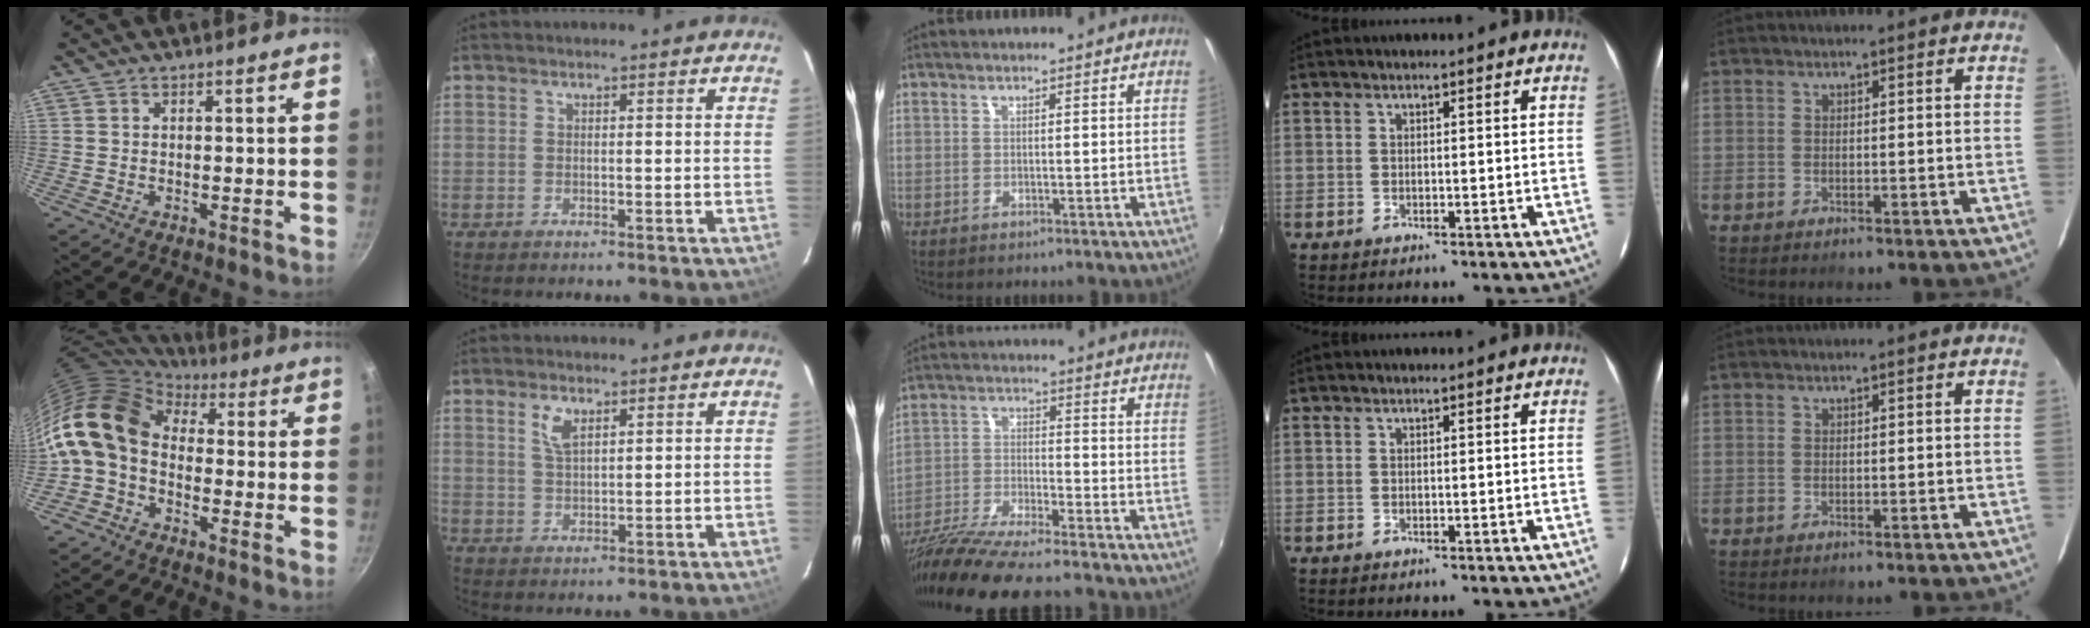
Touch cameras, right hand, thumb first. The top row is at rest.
{"thumb": {"total": 13.1, "force": [0.6, 9.3, 9.2], "torque": [-0.159, 0.025, -0.013]}, "index": {"total": 3.6, "force": [2.0, 1.6, 2.6], "torque": [-0.050, 0.002, 0.039]}, "middle": {"total": 14.9, "force": [-12.9, 0.0, 7.4], "torque": [-0.156, -0.036, -0.235]}}